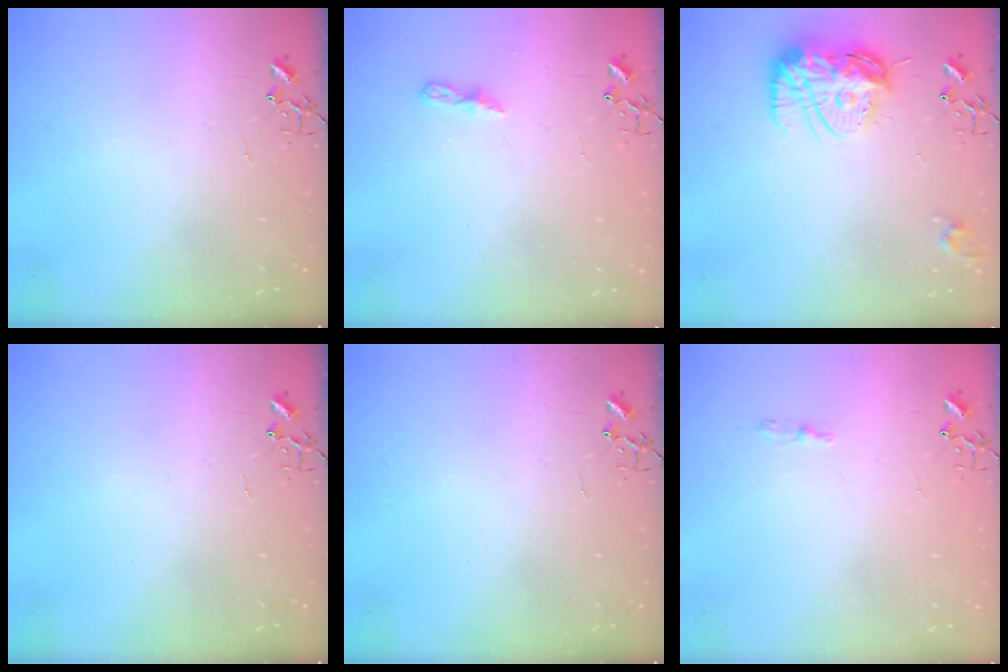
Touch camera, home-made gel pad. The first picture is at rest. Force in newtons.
{"total": 5.3, "press": 5.3, "slide": 0.6}
{"total": 14.9, "press": 14.8, "slide": 1.2}
{"total": 0.0}
{"total": 0.0}
{"total": 3.7, "press": 3.7, "slide": 0.5}